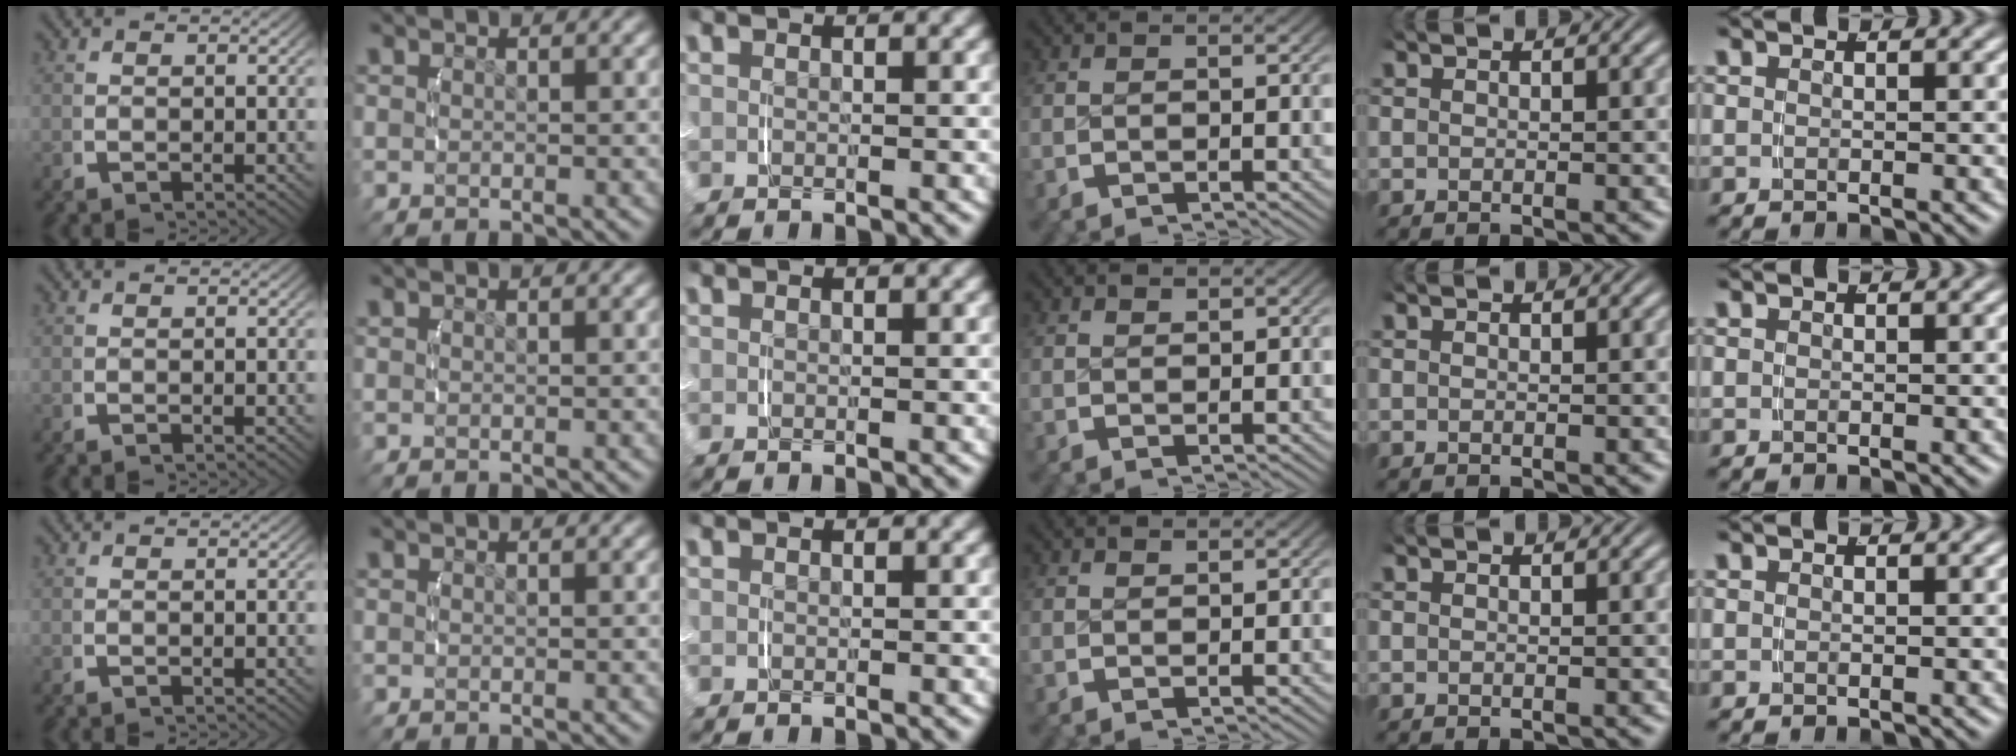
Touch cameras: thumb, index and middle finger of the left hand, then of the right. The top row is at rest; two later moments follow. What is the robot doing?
{"motion": "lift_and_place", "object": "small bumper sticker"}